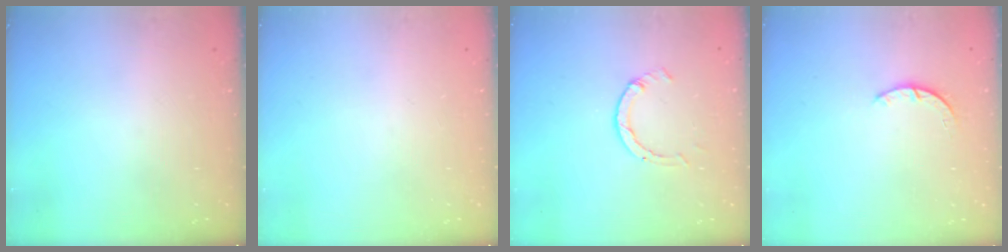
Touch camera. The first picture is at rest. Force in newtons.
{"total": 0.0}
{"total": 2.6, "press": 2.5, "slide": 0.3}
{"total": 2.4, "press": 2.4, "slide": 0.3}